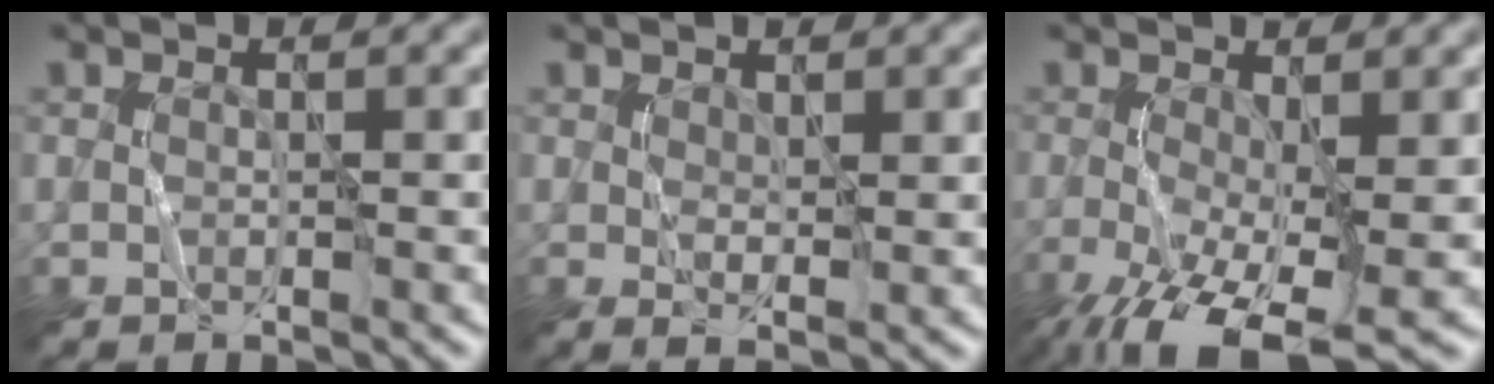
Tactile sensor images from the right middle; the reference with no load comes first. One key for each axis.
{"total": 1.7, "fx": 0.7, "fy": 0.6, "fz": 1.5, "tx": -0.031, "ty": -0.009, "tz": 0.020}
{"total": 8.6, "fx": -3.5, "fy": 3.0, "fz": 7.2, "tx": -0.146, "ty": -0.017, "tz": -0.056}